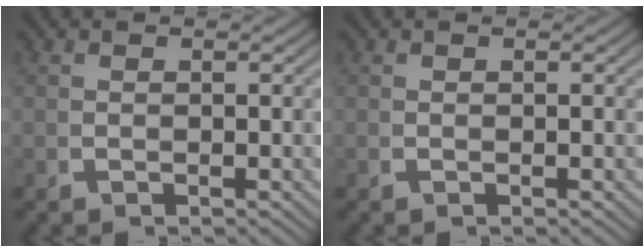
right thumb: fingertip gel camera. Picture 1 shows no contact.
{"total": 0.0}